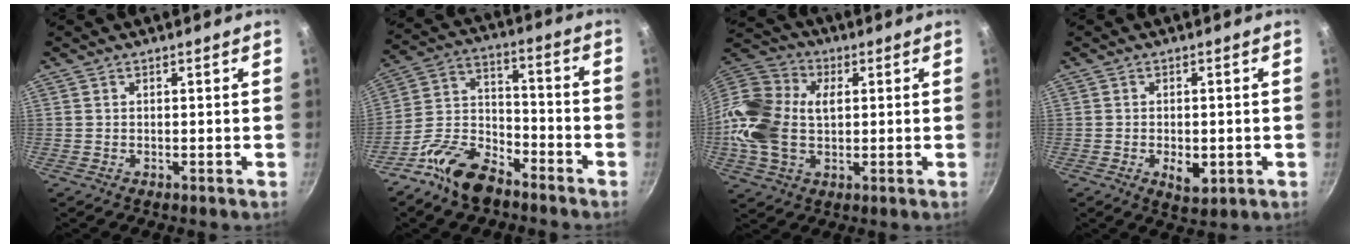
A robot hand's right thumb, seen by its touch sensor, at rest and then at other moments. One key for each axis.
{"total": 13.6, "fx": -9.3, "fy": 6.9, "fz": 7.1, "tx": -0.117, "ty": 0.074, "tz": -0.186}
{"total": 18.2, "fx": 1.0, "fy": 12.6, "fz": 13.1, "tx": -0.264, "ty": 0.023, "tz": 0.003}
{"total": 5.0, "fx": -1.4, "fy": 2.7, "fz": 4.1, "tx": -0.050, "ty": -0.001, "tz": -0.013}